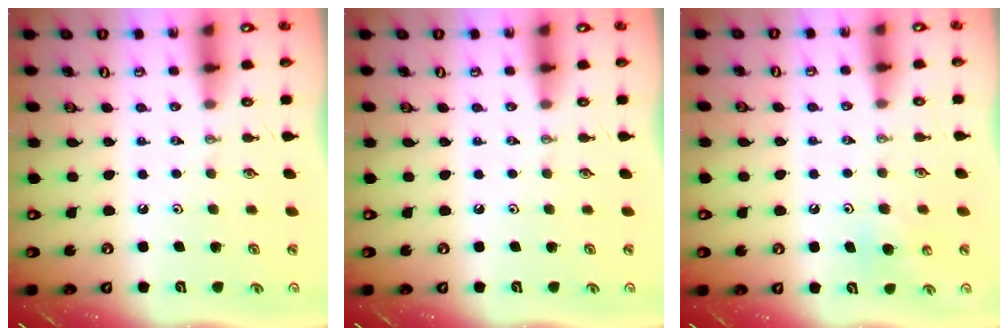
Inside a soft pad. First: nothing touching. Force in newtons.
{"total": 0.0}
{"total": 5.4, "press": 5.4, "slide": 0.5}